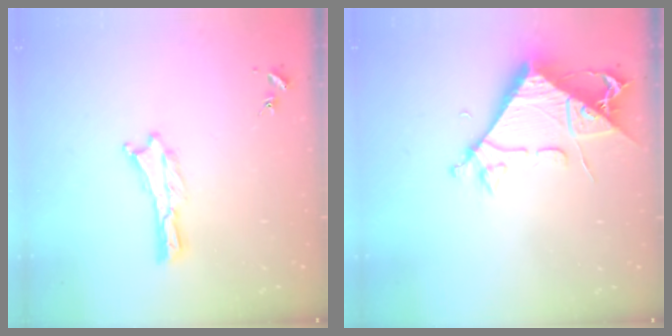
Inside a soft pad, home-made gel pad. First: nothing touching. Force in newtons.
{"total": 8.7, "press": 8.6, "slide": 1.1}